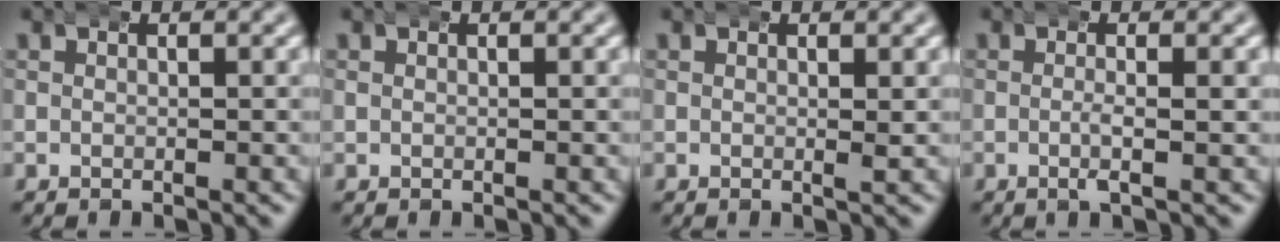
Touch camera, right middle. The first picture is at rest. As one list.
[{"total": 0.0}, {"total": 0.7, "force": [0.4, 0.1, 0.6], "torque": [-0.010, 0.000, 0.003]}, {"total": 2.0, "force": [-0.4, 0.4, 1.9], "torque": [-0.037, -0.001, -0.012]}]